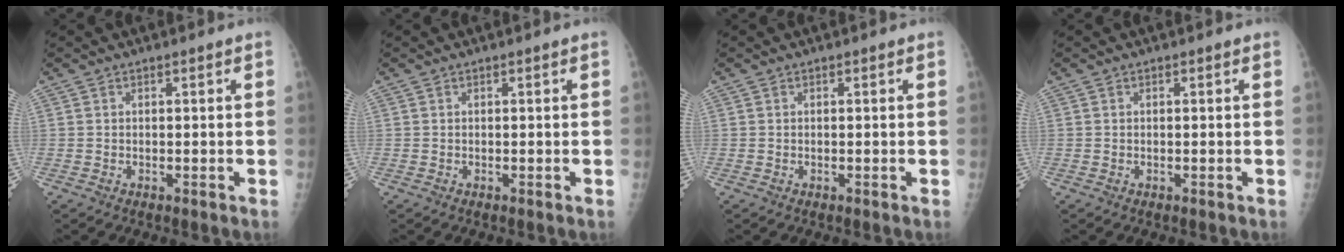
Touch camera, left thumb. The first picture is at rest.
{"total": 0.0}
{"total": 0.0}
{"total": 0.0}